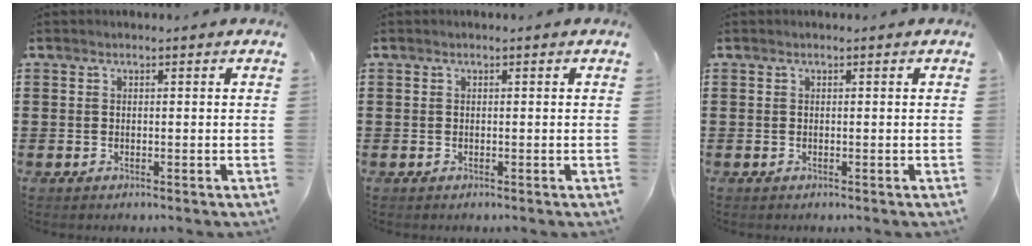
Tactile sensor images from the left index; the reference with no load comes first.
{"total": 0.0}
{"total": 0.0}